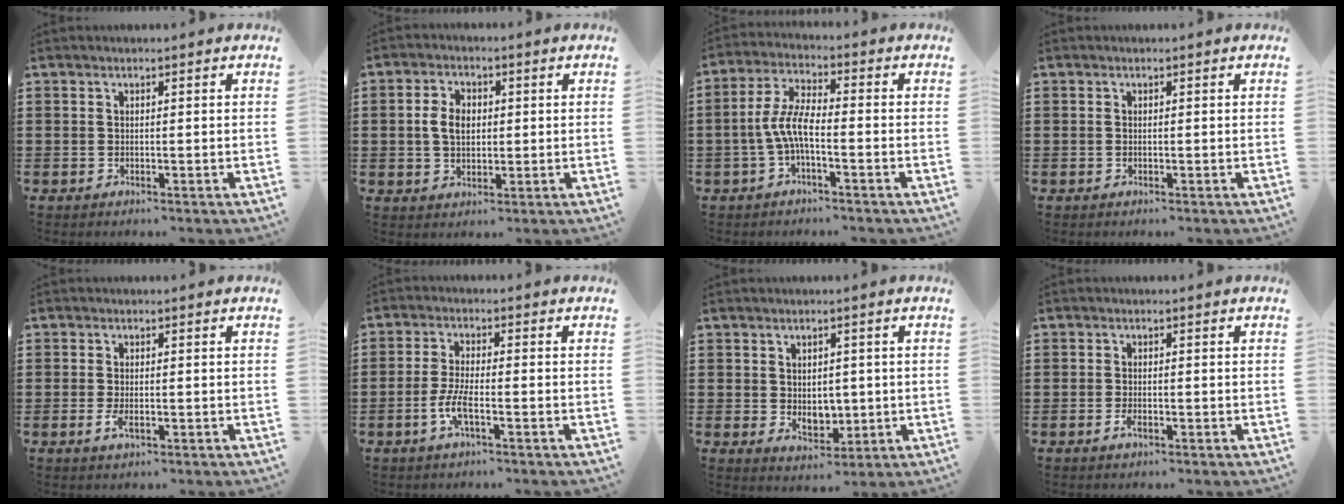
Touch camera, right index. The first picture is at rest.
{"total": 4.6, "force": [0.2, 3.1, 3.3], "torque": [-0.078, 0.010, -0.001]}
{"total": 6.0, "force": [-1.9, 1.6, 5.4], "torque": [-0.130, -0.009, -0.042]}
{"total": 0.0}
{"total": 2.0, "force": [-0.6, 0.6, 1.8], "torque": [-0.049, -0.009, -0.014]}
{"total": 4.4, "force": [-1.9, 1.0, 3.9], "torque": [-0.092, -0.007, -0.042]}
{"total": 3.7, "force": [0.8, 2.9, 2.1], "torque": [-0.032, 0.004, 0.012]}
{"total": 1.6, "force": [-0.8, 0.5, 1.3], "torque": [-0.033, -0.007, -0.016]}